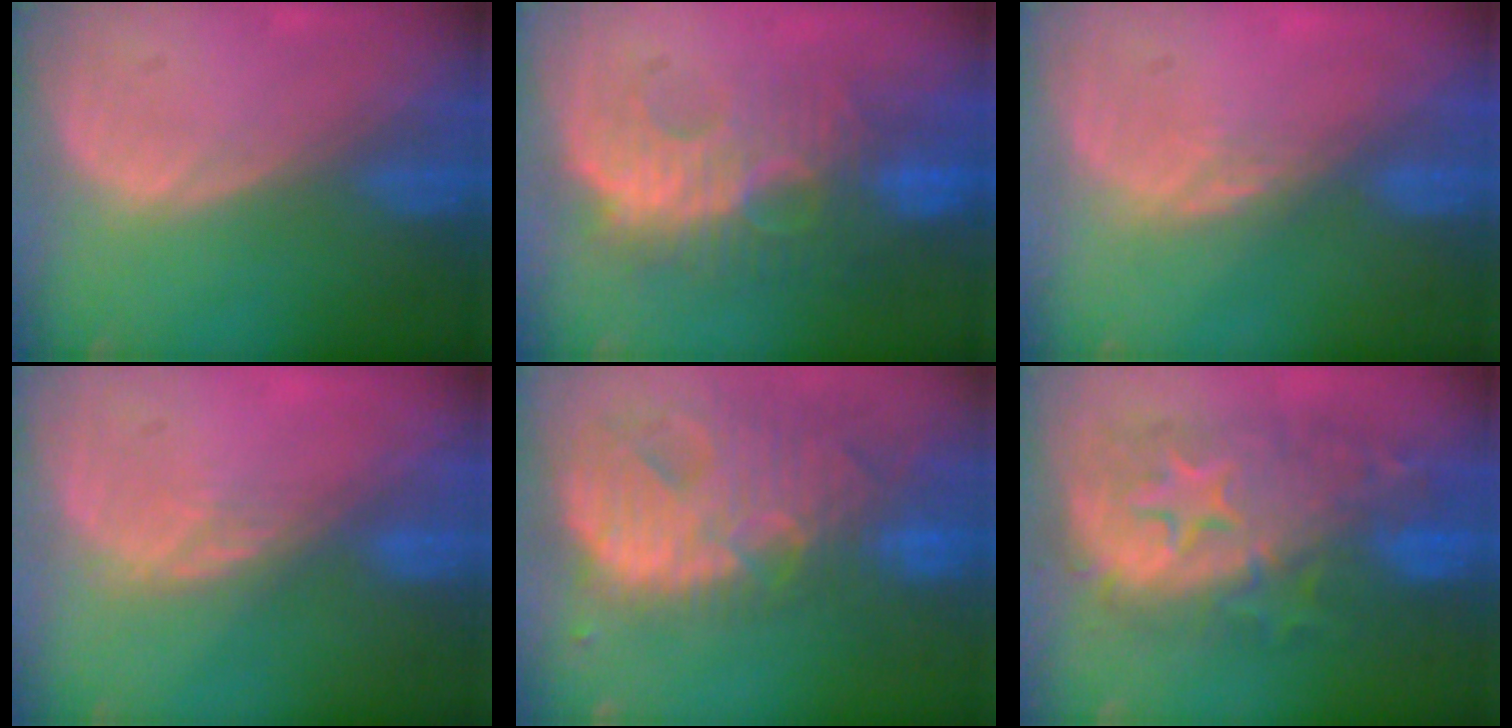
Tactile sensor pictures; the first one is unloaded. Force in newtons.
{"total": 10.6, "press": 9.9, "slide": 3.8}
{"total": 2.4, "press": 1.9, "slide": 1.4}
{"total": 2.5, "press": 2.1, "slide": 1.4}
{"total": 13.8, "press": 11.7, "slide": 7.4}
{"total": 12.5, "press": 12.5, "slide": 1.1}